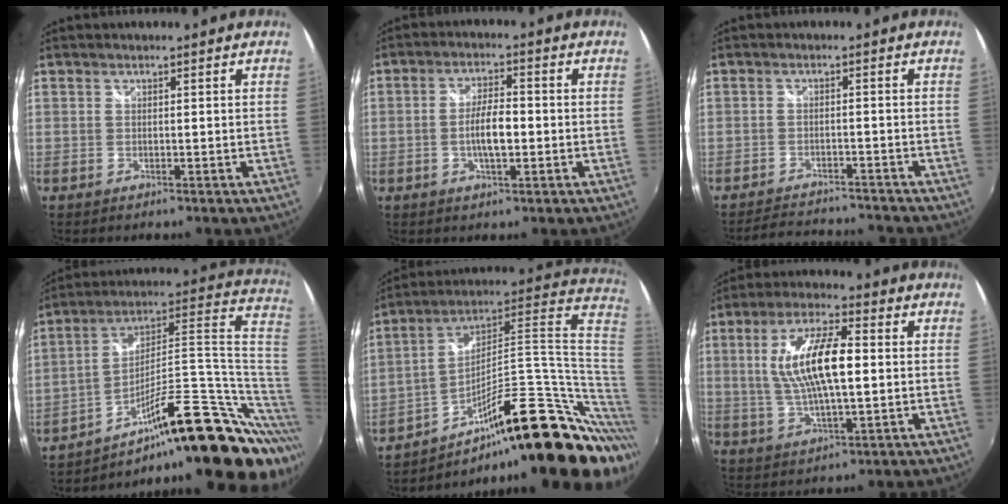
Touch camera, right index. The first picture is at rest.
{"total": 6.3, "force": [-1.2, 2.3, 5.8], "torque": [-0.108, 0.003, -0.019]}
{"total": 8.6, "force": [-8.1, 1.5, 2.3], "torque": [-0.062, 0.004, -0.119]}
{"total": 25.5, "force": [-7.9, 8.0, 22.9], "torque": [-0.312, 0.029, -0.117]}
{"total": 29.4, "force": [-7.3, 9.3, 26.9], "torque": [-0.380, 0.027, -0.104]}
{"total": 13.3, "force": [1.3, 4.2, 12.6], "torque": [-0.242, 0.008, 0.028]}